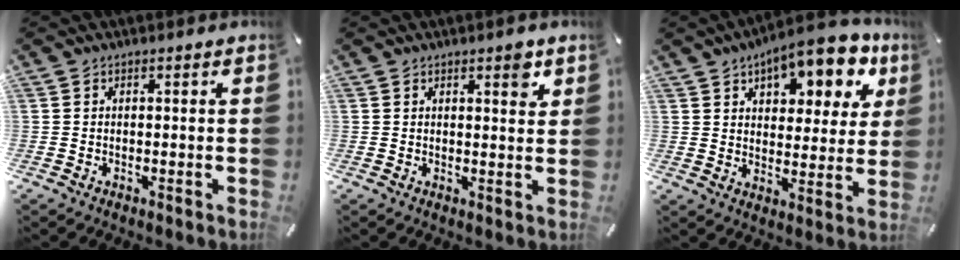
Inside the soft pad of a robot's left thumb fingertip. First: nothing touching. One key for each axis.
{"total": 3.2, "fx": 2.0, "fy": 1.1, "fz": 2.2, "tx": -0.023, "ty": -0.008, "tz": 0.029}
{"total": 13.6, "fx": 8.9, "fy": 6.9, "fz": 7.6, "tx": -0.095, "ty": -0.053, "tz": 0.152}